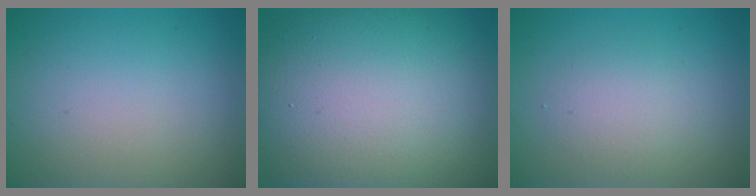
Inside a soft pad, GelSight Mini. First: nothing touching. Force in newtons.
{"total": 16.7, "press": 16.6, "slide": 1.1}
{"total": 2.3, "press": 2.3, "slide": 0.2}